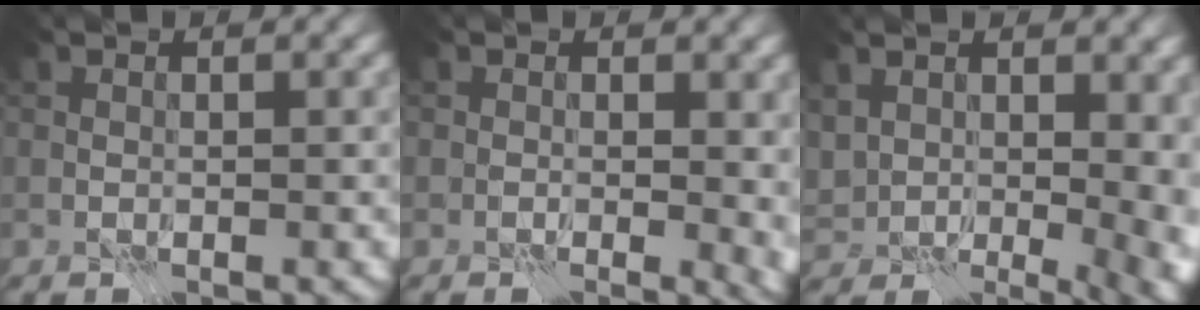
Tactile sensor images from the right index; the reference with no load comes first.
{"total": 2.9, "force": [0.4, 1.7, 2.3], "torque": [-0.020, -0.007, 0.007]}
{"total": 8.9, "force": [2.0, 5.8, 6.5], "torque": [-0.116, -0.021, 0.062]}